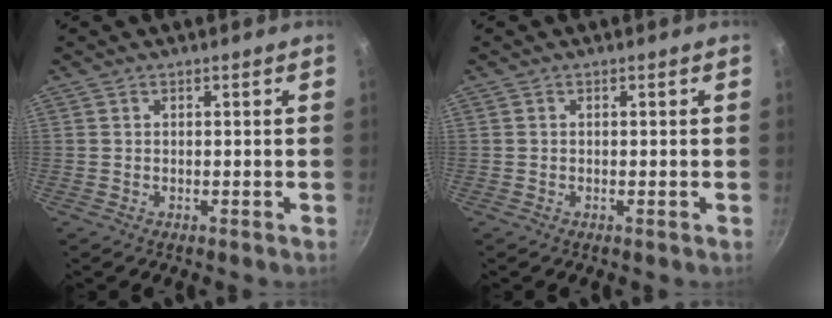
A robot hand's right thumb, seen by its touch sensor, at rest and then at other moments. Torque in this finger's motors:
{"motor_torque": [-0.29, 0.00, -0.32, 0.11, 0.02]}